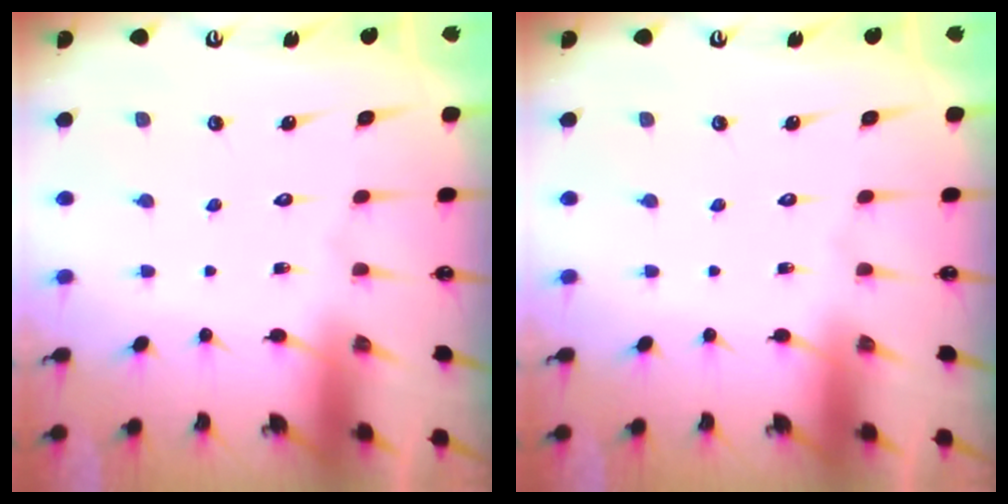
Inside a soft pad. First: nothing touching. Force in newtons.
{"total": 0.0}